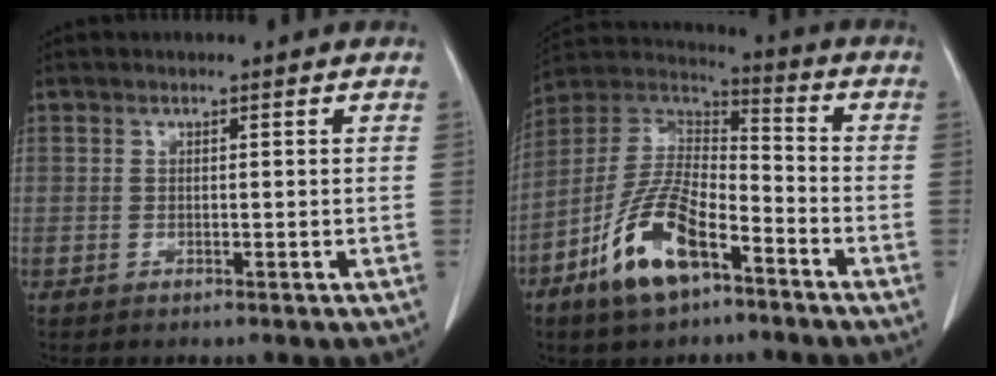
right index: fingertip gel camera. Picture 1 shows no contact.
{"total": 13.8, "force": [-7.4, 5.3, 10.4], "torque": [-0.216, 0.006, -0.136]}